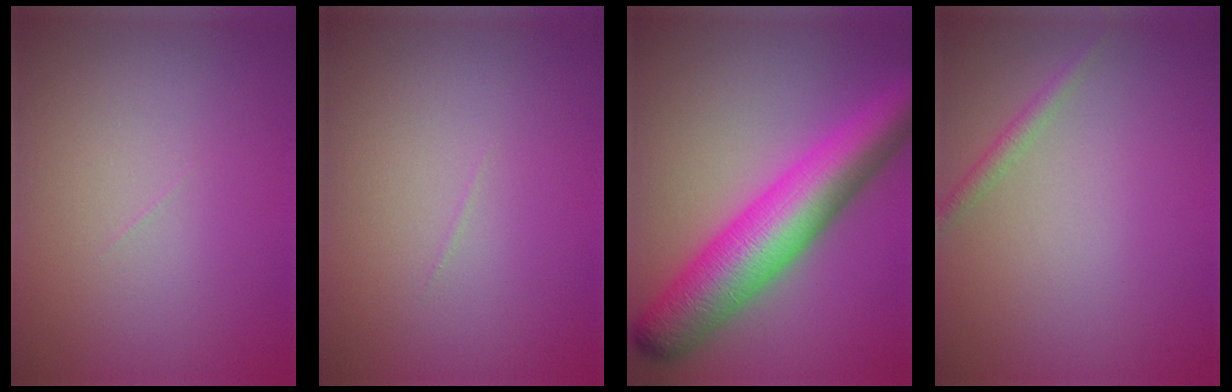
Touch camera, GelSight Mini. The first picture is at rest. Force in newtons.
{"total": 0.0}
{"total": 9.5, "press": 9.5, "slide": 0.1}
{"total": 1.2, "press": 1.2, "slide": 0.0}